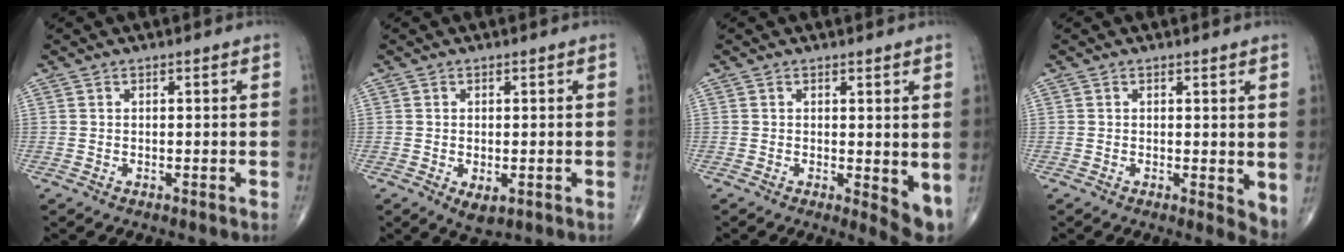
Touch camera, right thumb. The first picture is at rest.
{"total": 3.3, "force": [-1.0, 1.7, 2.7], "torque": [-0.045, -0.008, -0.009]}
{"total": 5.3, "force": [0.1, 2.0, 4.9], "torque": [-0.061, -0.014, 0.003]}
{"total": 3.7, "force": [0.5, 1.6, 3.3], "torque": [-0.041, -0.012, 0.005]}